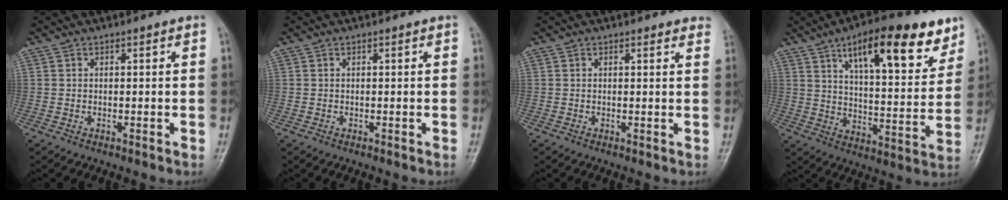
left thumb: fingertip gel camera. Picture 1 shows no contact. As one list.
[{"total": 0.0}, {"total": 2.8, "force": [2.6, 0.8, 0.8], "torque": [0.001, -0.007, 0.015]}, {"total": 20.4, "force": [12.0, 7.2, 14.9], "torque": [-0.178, -0.045, 0.182]}]